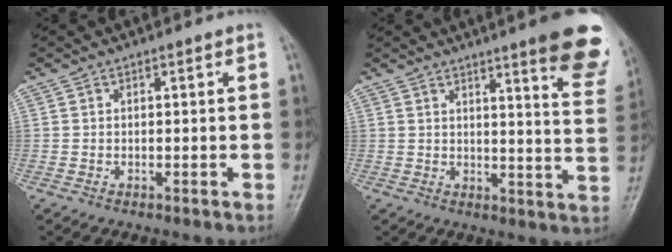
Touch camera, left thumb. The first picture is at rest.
{"total": 13.3, "force": [8.8, 1.6, 9.9], "torque": [-0.094, -0.051, 0.097]}